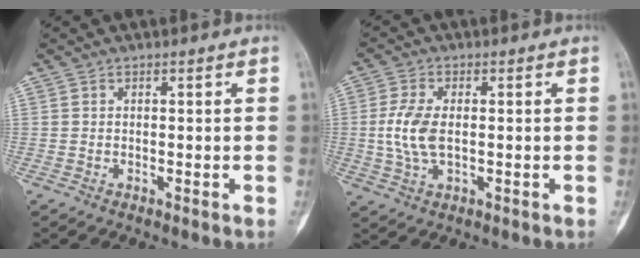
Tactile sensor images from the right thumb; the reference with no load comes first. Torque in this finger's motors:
{"motor_torque": [1.11, 0.61, 0.52, -0.98, 0.21]}